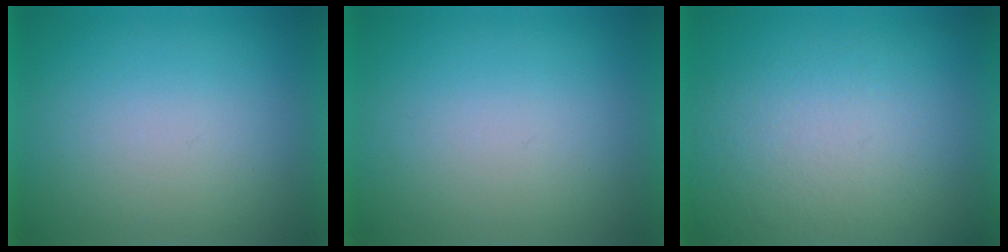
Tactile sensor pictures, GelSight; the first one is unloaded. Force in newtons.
{"total": 0.0}
{"total": 5.7}